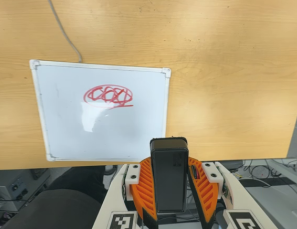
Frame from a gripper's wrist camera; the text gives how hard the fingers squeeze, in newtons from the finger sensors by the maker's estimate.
{"total": 7.6, "left": 6.7, "right": 8.5}